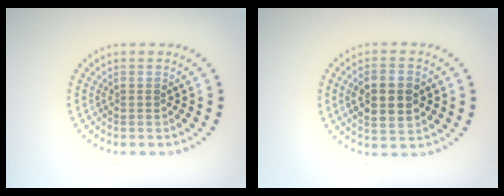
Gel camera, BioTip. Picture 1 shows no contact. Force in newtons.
{"total": 4.5, "press": 4.4, "slide": 0.5}